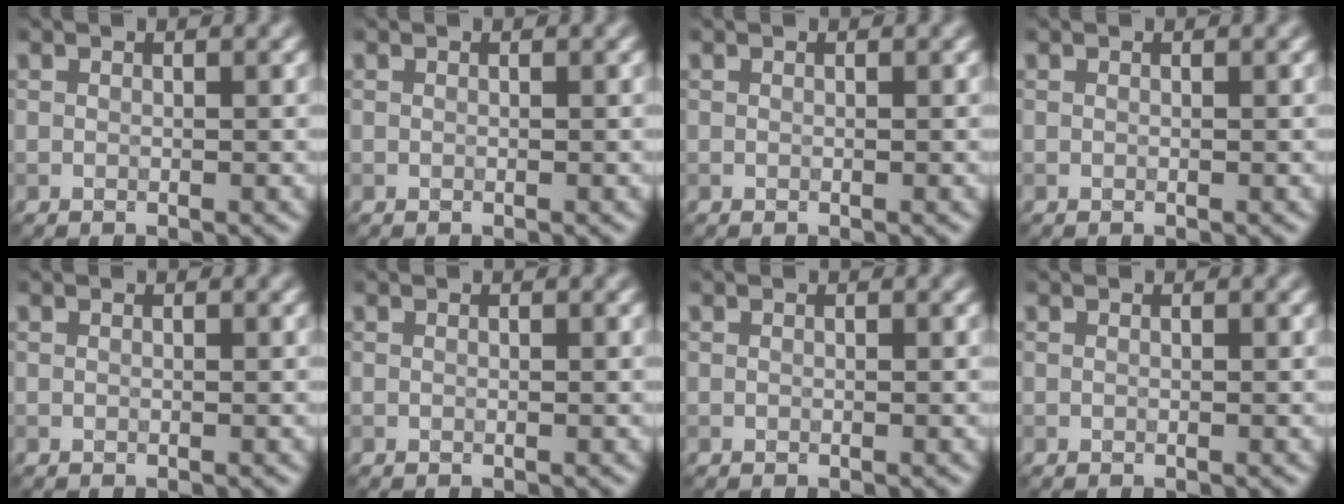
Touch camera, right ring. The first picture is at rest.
{"total": 0.0}
{"total": 0.0}
{"total": 0.0}
{"total": 0.0}
{"total": 0.0}
{"total": 0.0}
{"total": 0.0}